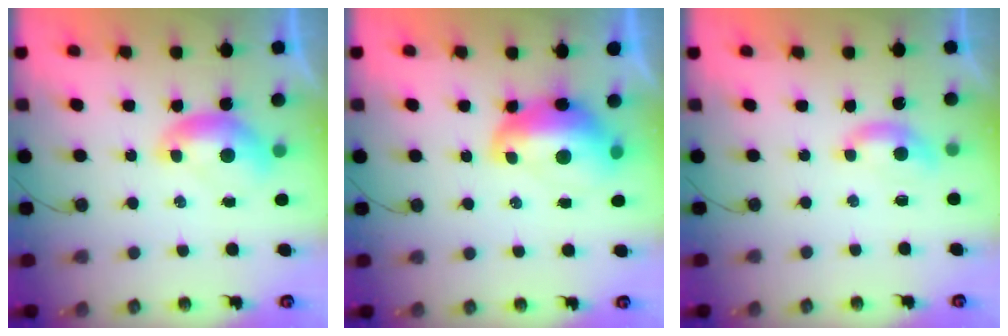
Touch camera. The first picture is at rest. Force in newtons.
{"total": 7.2, "press": 7.1, "slide": 1.3}
{"total": 1.7, "press": 1.6, "slide": 0.6}